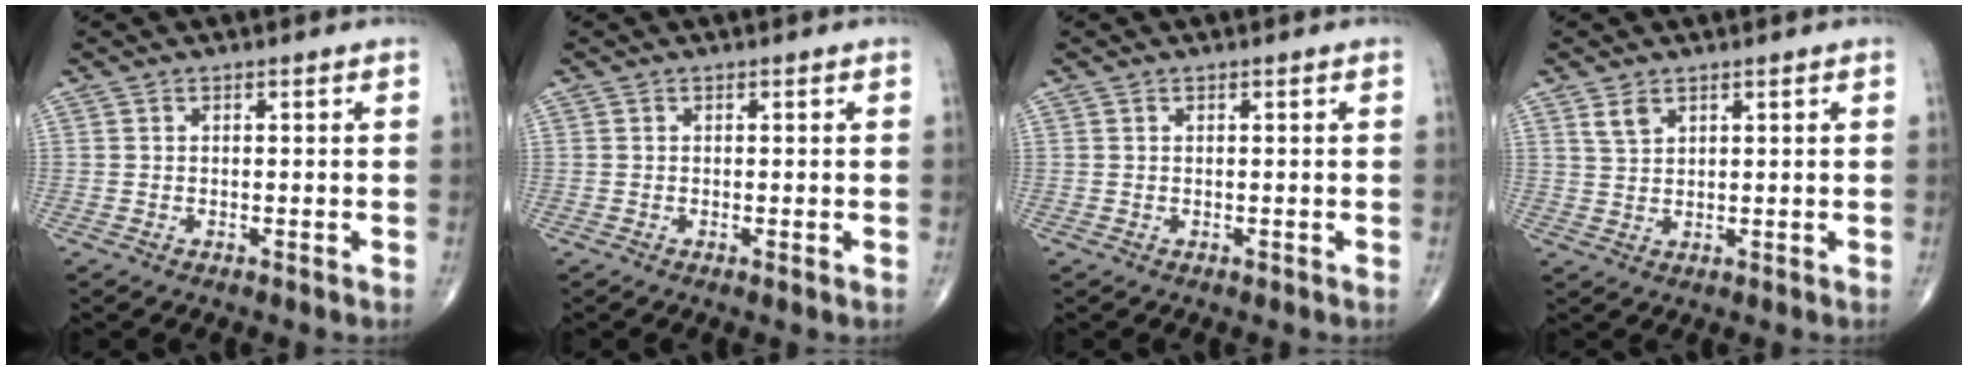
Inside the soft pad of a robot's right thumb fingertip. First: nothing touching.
{"total": 0.6, "force": [-0.2, 0.0, 0.6], "torque": [-0.013, -0.003, -0.004]}
{"total": 0.0}
{"total": 2.7, "force": [1.7, 1.5, 1.4], "torque": [-0.023, -0.006, 0.040]}